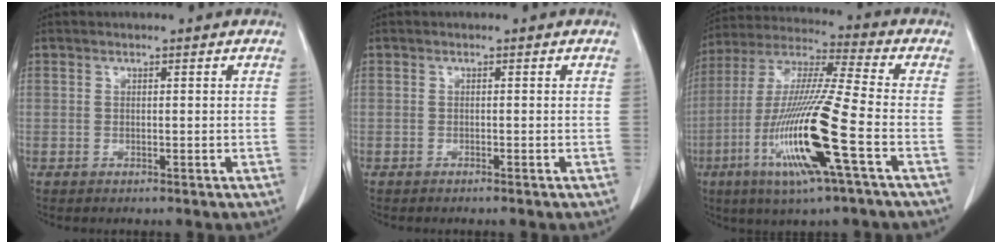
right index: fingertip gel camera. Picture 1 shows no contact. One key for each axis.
{"total": 0.6, "fx": -0.5, "fy": -0.1, "fz": 0.3, "tx": -0.004, "ty": 0.000, "tz": -0.009}
{"total": 18.0, "fx": -6.2, "fy": -0.1, "fz": 16.8, "tx": -0.350, "ty": -0.022, "tz": -0.123}